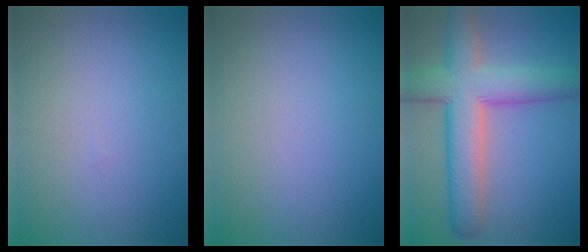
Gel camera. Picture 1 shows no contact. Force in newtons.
{"total": 0.0}
{"total": 8.5, "press": 8.5, "slide": 0.4}